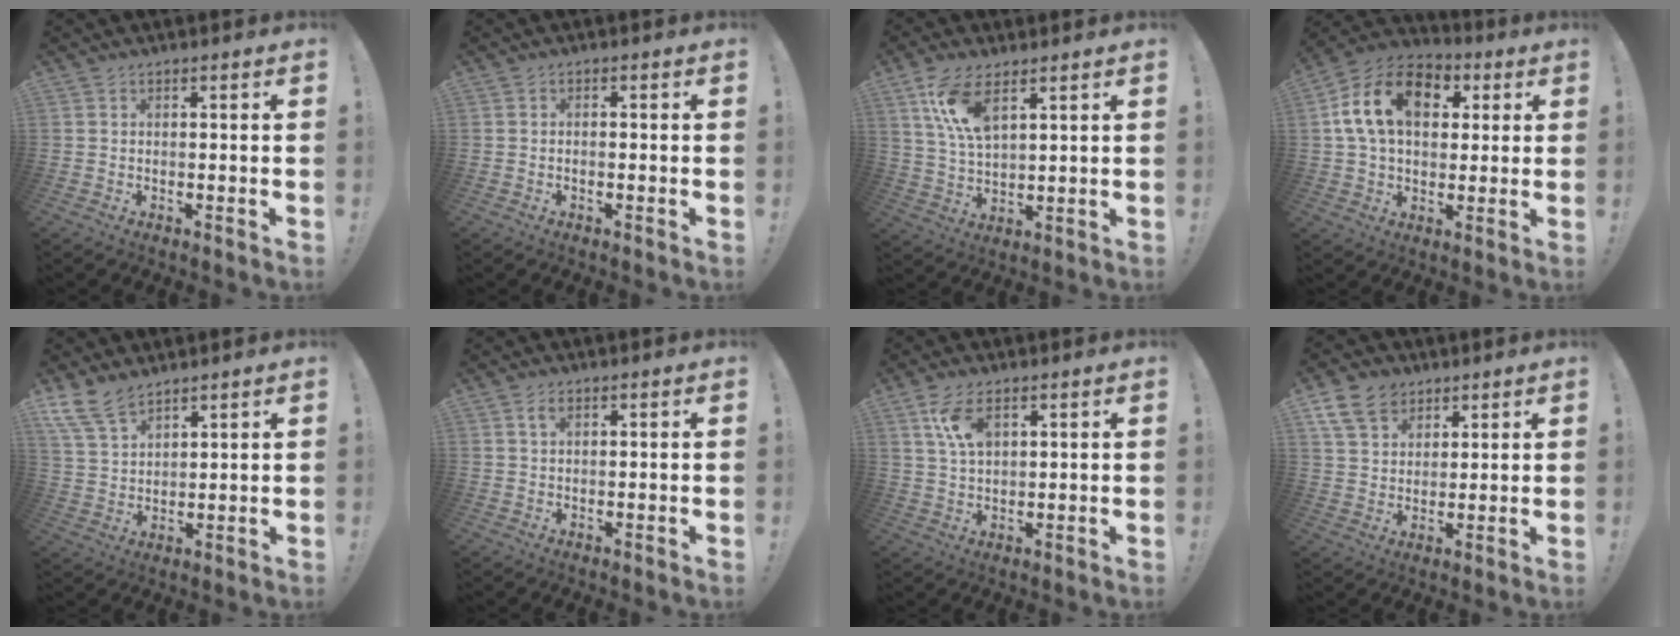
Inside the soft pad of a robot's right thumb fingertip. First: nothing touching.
{"total": 0.8, "force": [-0.5, 0.2, 0.6], "torque": [-0.013, 0.002, -0.008]}
{"total": 10.7, "force": [5.9, 4.7, 7.5], "torque": [-0.155, -0.017, 0.111]}
{"total": 17.6, "force": [5.0, 11.9, 12.0], "torque": [-0.217, 0.004, 0.092]}
{"total": 9.4, "force": [7.3, 4.3, 4.0], "torque": [-0.090, -0.034, 0.147]}
{"total": 2.4, "force": [1.1, 1.2, 1.7], "torque": [-0.029, 0.000, 0.018]}
{"total": 7.9, "force": [3.6, 4.1, 5.8], "torque": [-0.108, -0.004, 0.070]}
{"total": 10.7, "force": [6.3, 7.6, 4.2], "torque": [-0.082, -0.022, 0.126]}